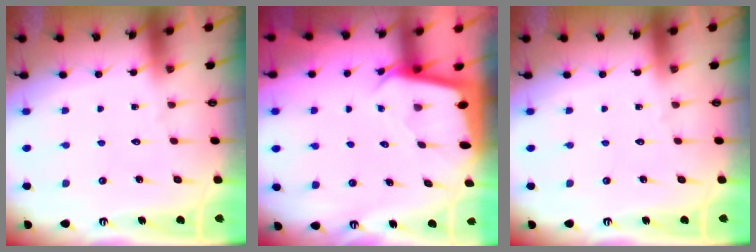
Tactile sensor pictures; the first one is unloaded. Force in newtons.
{"total": 2.1, "press": 2.1, "slide": 0.0}
{"total": 0.0}